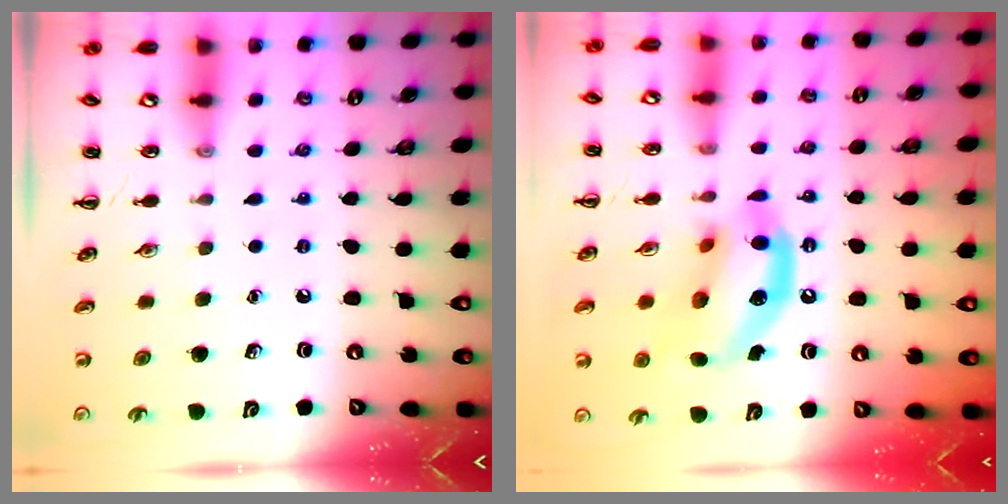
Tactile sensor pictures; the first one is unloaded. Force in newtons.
{"total": 14.6, "press": 14.1, "slide": 3.9}